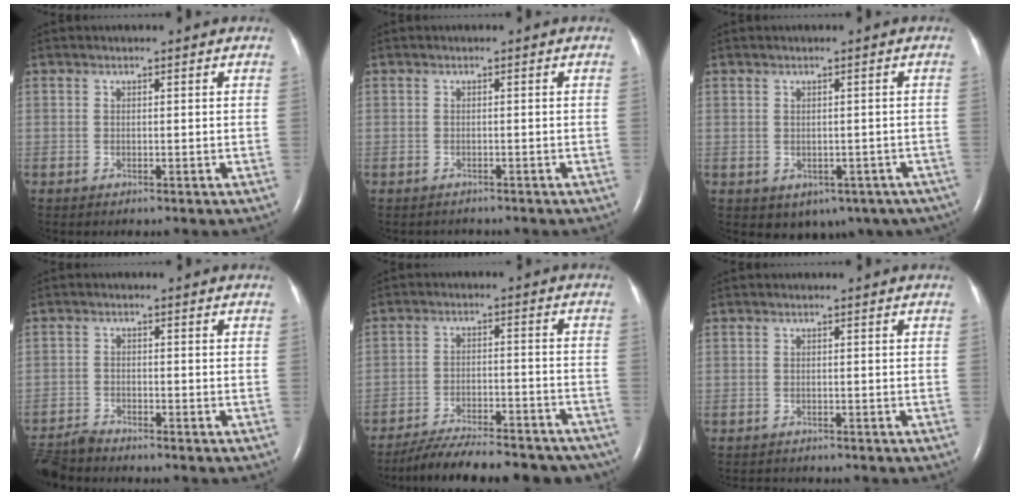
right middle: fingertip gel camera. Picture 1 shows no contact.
{"total": 1.4, "force": [-1.3, 0.5, 0.0], "torque": [-0.006, -0.003, -0.017]}
{"total": 8.6, "force": [-4.9, 6.2, 3.4], "torque": [-0.034, 0.014, -0.051]}
{"total": 5.0, "force": [-5.0, 0.2, 0.5], "torque": [-0.010, -0.020, -0.095]}
{"total": 20.0, "force": [-17.9, 4.5, 7.9], "torque": [-0.110, -0.006, -0.246]}
{"total": 2.3, "force": [-2.1, 0.7, 0.3], "torque": [-0.007, -0.006, -0.028]}